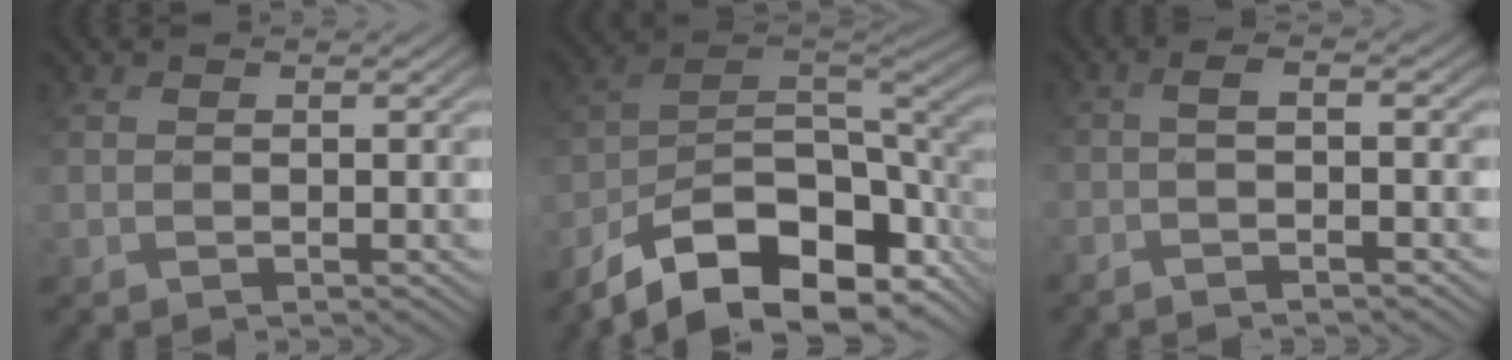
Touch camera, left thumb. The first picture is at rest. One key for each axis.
{"total": 16.6, "fx": -10.1, "fy": 7.4, "fz": 10.9, "tx": -0.243, "ty": -0.035, "tz": -0.163}
{"total": 3.9, "fx": -1.4, "fy": 0.7, "fz": 3.5, "tx": -0.055, "ty": 0.003, "tz": -0.042}